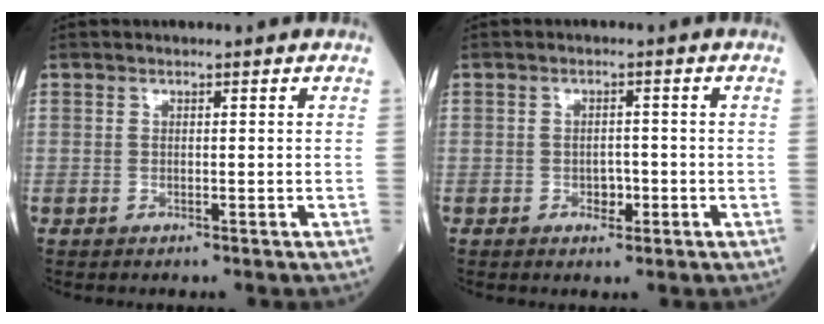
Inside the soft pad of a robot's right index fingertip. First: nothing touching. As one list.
[{"total": 2.3, "force": [-0.9, 1.3, 1.6], "torque": [-0.021, 0.004, -0.010]}]